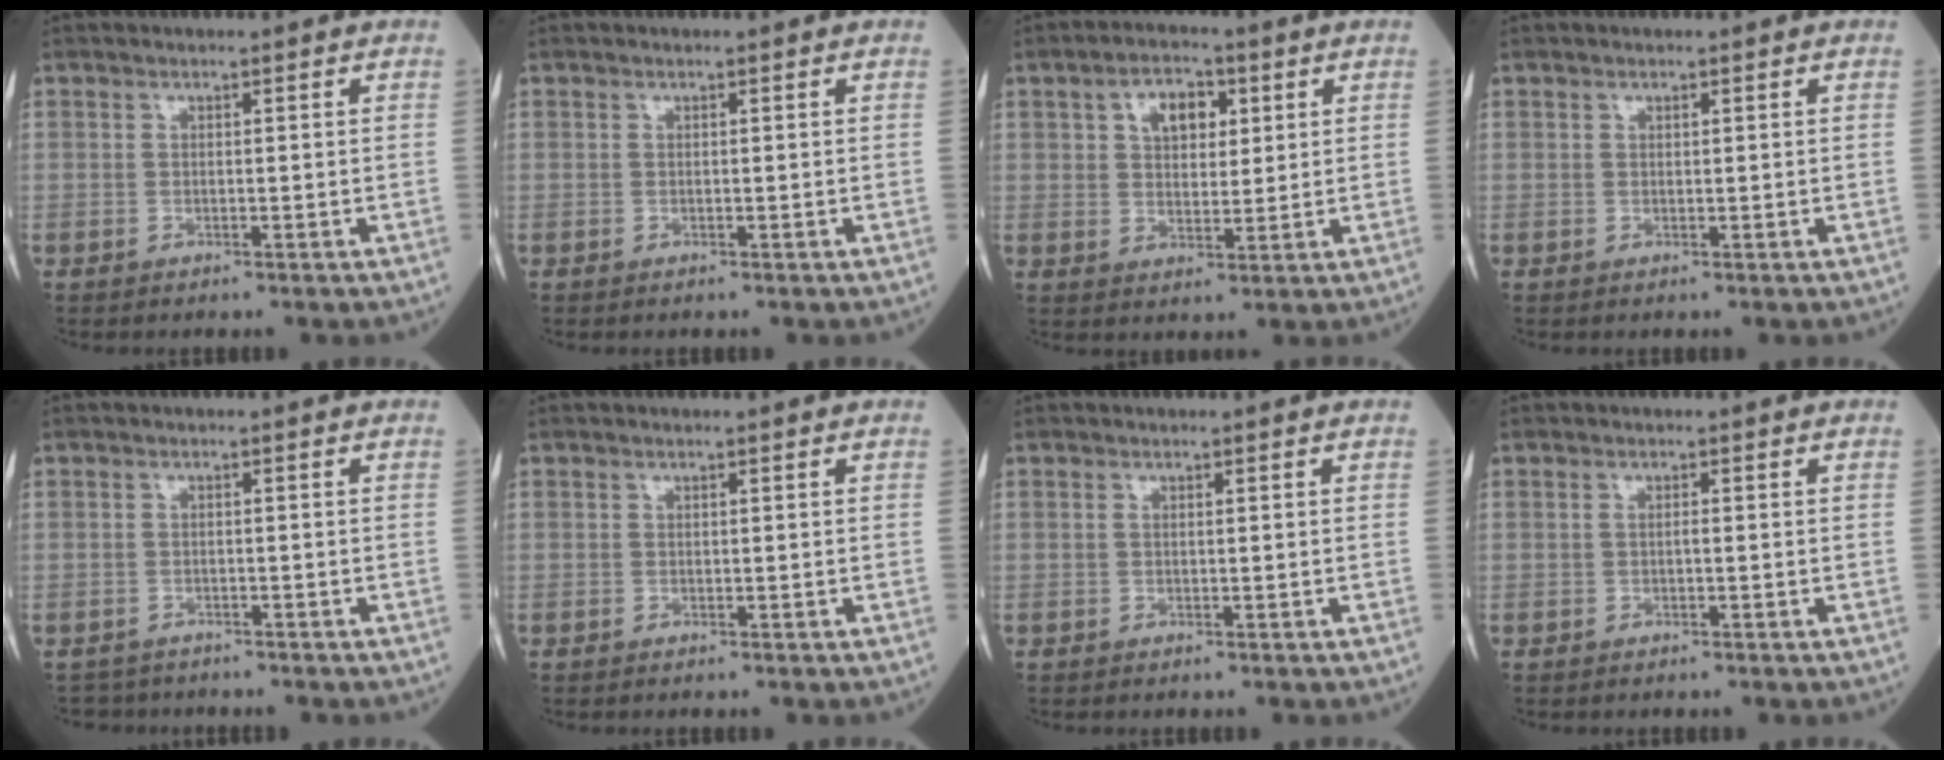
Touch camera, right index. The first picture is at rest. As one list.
[{"total": 0.0}, {"total": 6.2, "force": [2.3, 3.7, 4.3], "torque": [-0.069, 0.014, 0.040]}, {"total": 0.0}, {"total": 2.7, "force": [-2.4, 1.0, -0.8], "torque": [0.009, -0.002, -0.046]}, {"total": 0.0}, {"total": 0.0}, {"total": 0.7, "force": [-0.1, 0.1, 0.6], "torque": [-0.012, 0.001, -0.001]}]